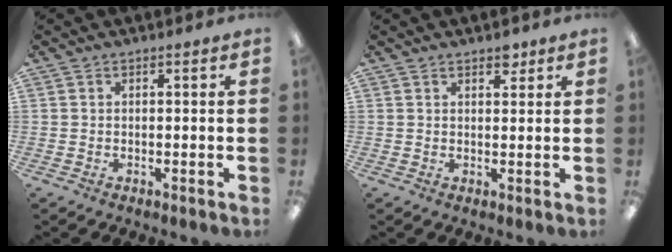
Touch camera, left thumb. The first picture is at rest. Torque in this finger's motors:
{"motor_torque": [-0.05, 0.03, -0.45, 0.19, 0.02]}